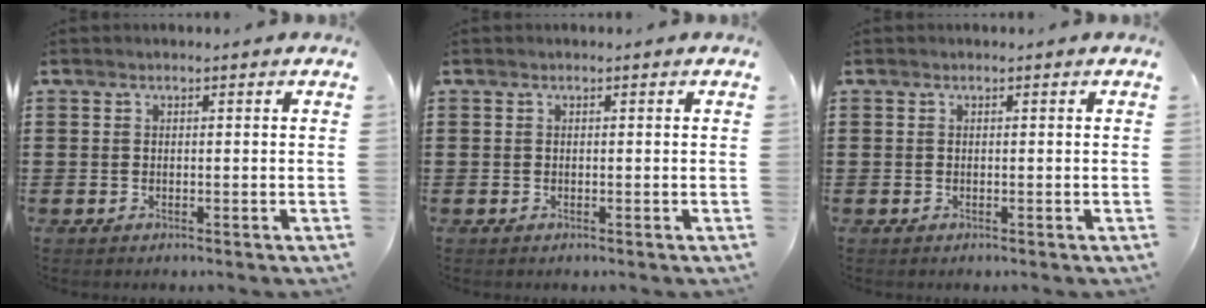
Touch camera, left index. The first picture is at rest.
{"total": 0.0}
{"total": 0.0}